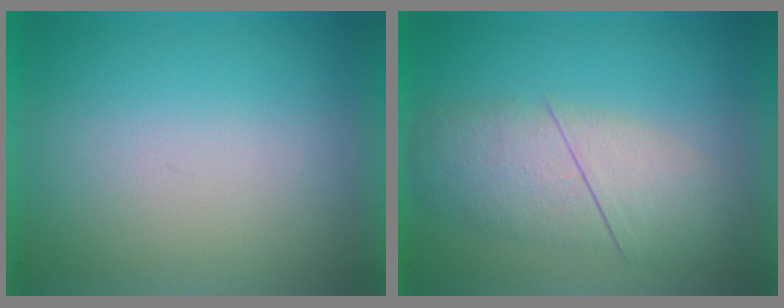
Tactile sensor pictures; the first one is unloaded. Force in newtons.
{"total": 3.7}